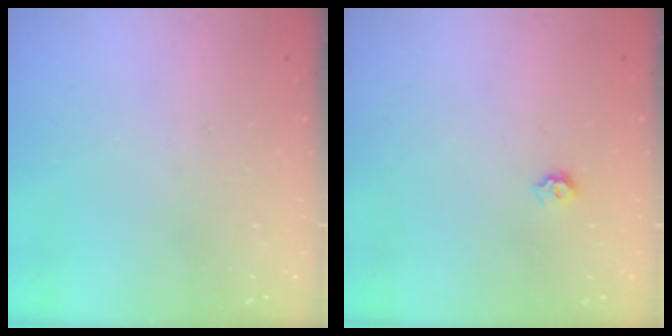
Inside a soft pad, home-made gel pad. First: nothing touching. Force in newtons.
{"total": 4.6, "press": 4.6, "slide": 0.6}